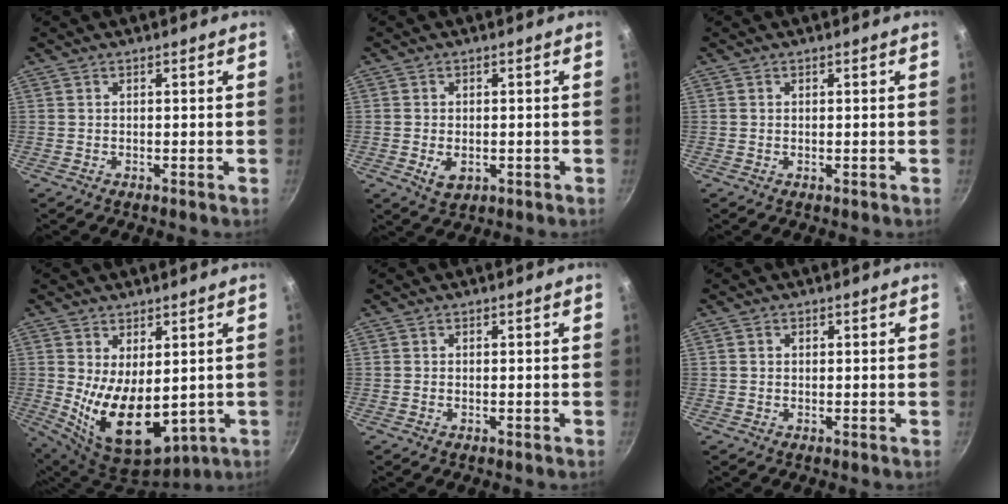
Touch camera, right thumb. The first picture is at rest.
{"total": 4.0, "force": [-0.9, 2.6, 2.9], "torque": [-0.046, -0.005, -0.009]}
{"total": 0.0}
{"total": 13.7, "force": [0.2, 7.7, 11.3], "torque": [-0.179, -0.036, 0.031]}
{"total": 0.0}
{"total": 0.8, "force": [0.2, 0.7, 0.3], "torque": [-0.004, 0.003, 0.002]}